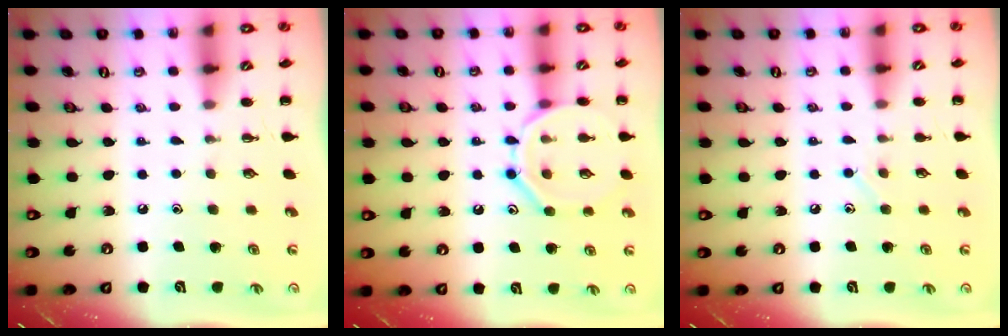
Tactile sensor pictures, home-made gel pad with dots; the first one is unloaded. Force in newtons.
{"total": 11.6, "press": 11.5, "slide": 0.9}
{"total": 5.4, "press": 5.2, "slide": 1.5}